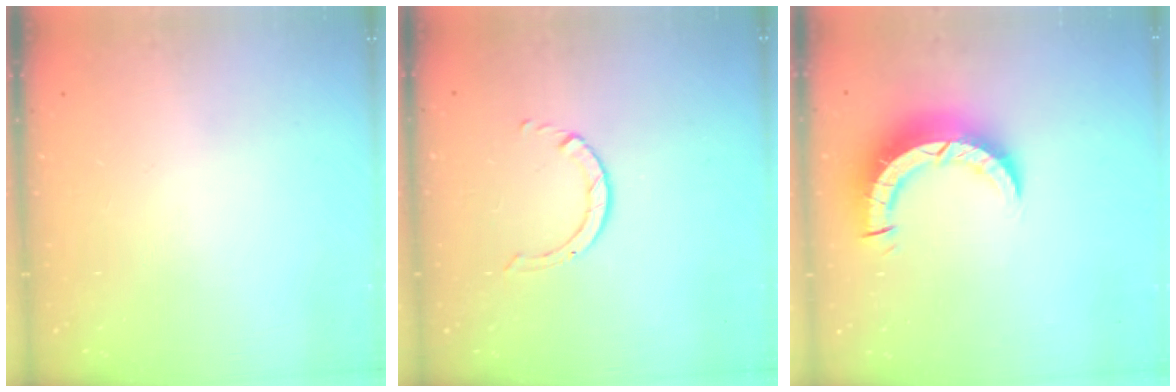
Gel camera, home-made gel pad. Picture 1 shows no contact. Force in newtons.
{"total": 1.7, "press": 1.7, "slide": 0.1}
{"total": 8.6, "press": 8.5, "slide": 0.9}